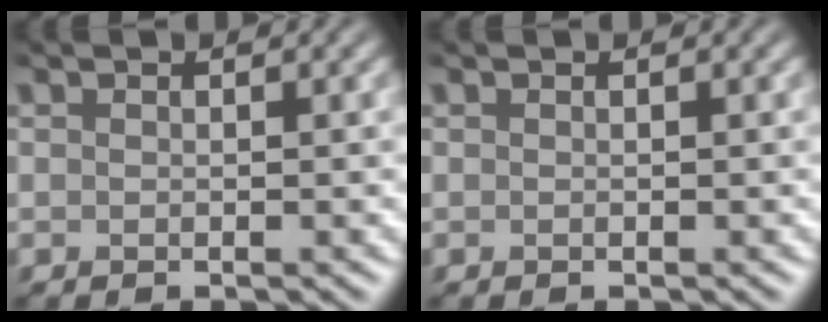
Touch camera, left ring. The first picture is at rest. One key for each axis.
{"total": 0.0}